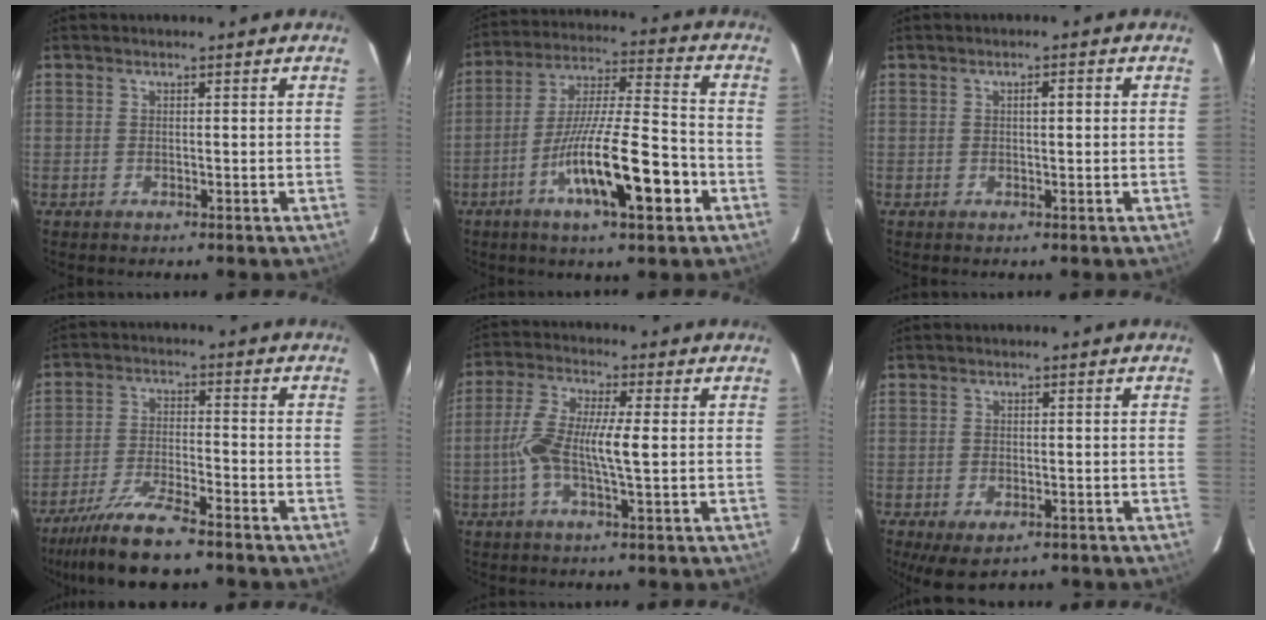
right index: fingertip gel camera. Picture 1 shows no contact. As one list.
[{"total": 16.1, "force": [-6.3, 2.0, 14.6], "torque": [-0.261, -0.005, -0.109]}, {"total": 1.5, "force": [0.3, 0.4, 1.4], "torque": [-0.023, 0.004, 0.004]}, {"total": 9.4, "force": [-7.7, 0.7, 5.4], "torque": [-0.097, -0.027, -0.137]}, {"total": 8.5, "force": [-0.6, 1.2, 8.4], "torque": [-0.179, 0.011, -0.019]}, {"total": 5.5, "force": [-3.6, 2.6, 3.2], "torque": [-0.051, -0.009, -0.051]}]